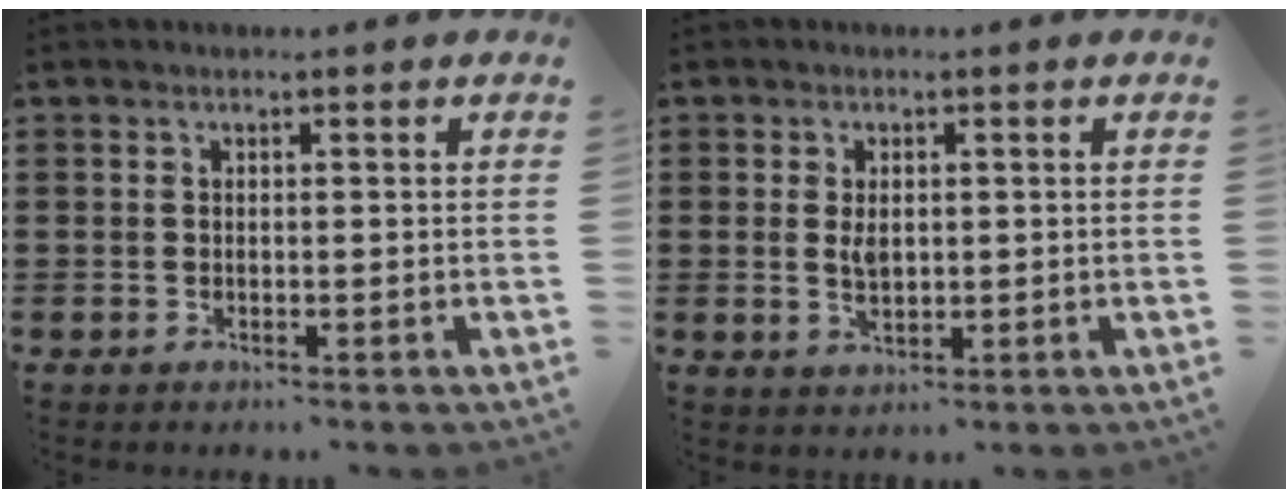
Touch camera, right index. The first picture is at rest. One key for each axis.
{"total": 3.1, "fx": 0.3, "fy": 1.7, "fz": 2.5, "tx": -0.052, "ty": 0.002, "tz": 0.005}